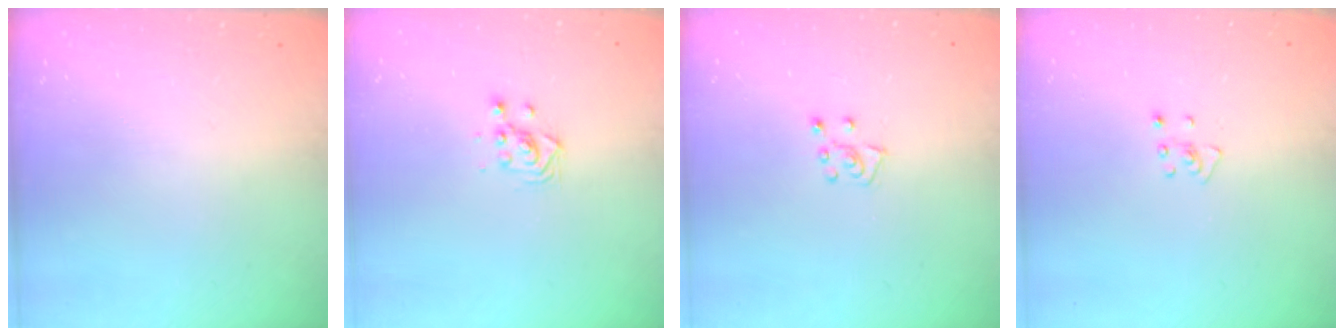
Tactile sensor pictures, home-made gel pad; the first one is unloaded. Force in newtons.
{"total": 3.2, "press": 3.2, "slide": 0.2}
{"total": 5.3, "press": 5.3, "slide": 0.4}
{"total": 3.6, "press": 3.6, "slide": 0.2}